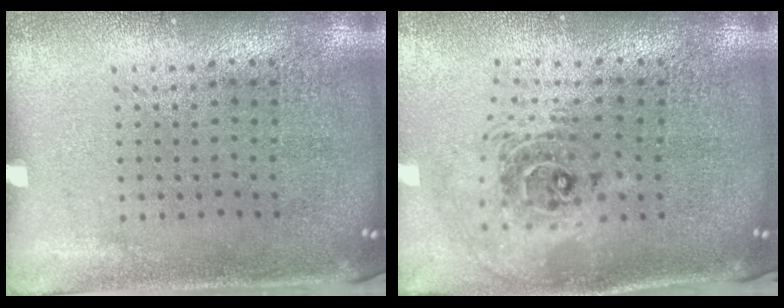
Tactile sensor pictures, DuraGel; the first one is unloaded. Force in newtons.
{"total": 2.2, "press": 1.7, "slide": 1.5}